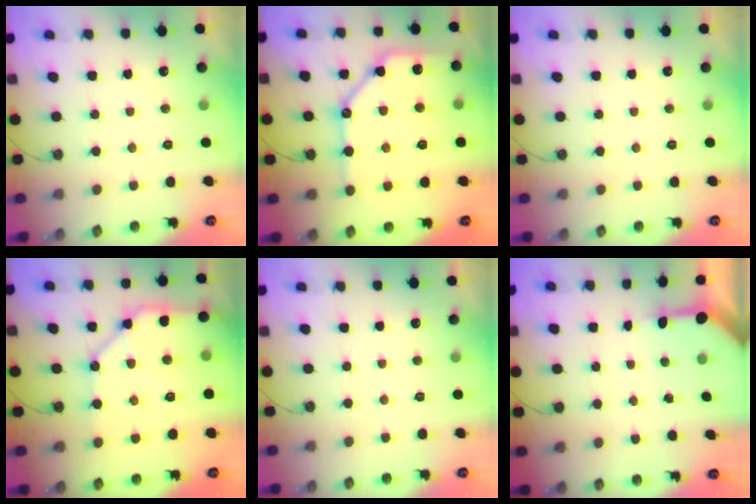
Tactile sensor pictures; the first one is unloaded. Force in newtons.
{"total": 16.8, "press": 16.7, "slide": 1.9}
{"total": 0.0}
{"total": 11.9, "press": 11.8, "slide": 1.1}
{"total": 0.0}
{"total": 3.4, "press": 3.4, "slide": 0.3}